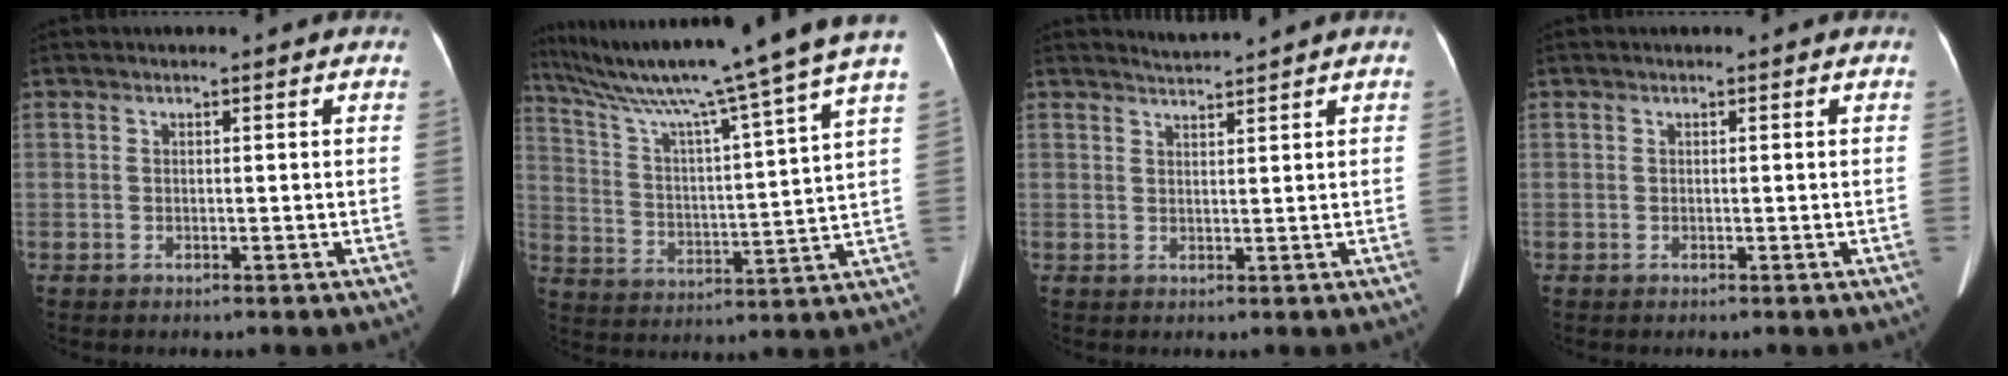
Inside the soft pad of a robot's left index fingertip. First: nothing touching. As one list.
[{"total": 22.8, "force": [18.5, -2.2, 13.1], "torque": [-0.224, -0.016, 0.273]}, {"total": 2.1, "force": [1.9, -1.0, -0.2], "torque": [-0.003, -0.003, 0.042]}, {"total": 0.0}]